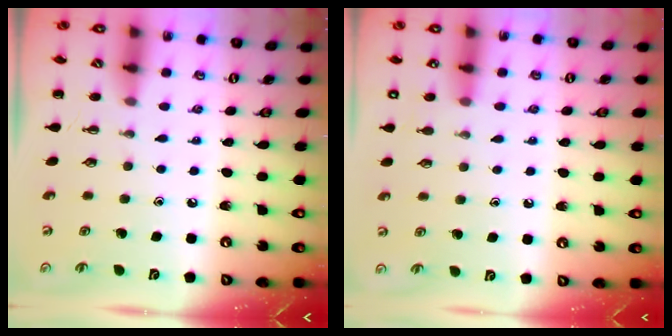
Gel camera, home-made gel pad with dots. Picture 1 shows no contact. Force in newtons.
{"total": 6.8, "press": 6.6, "slide": 1.9}